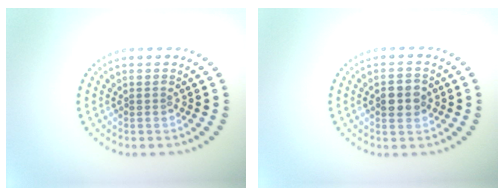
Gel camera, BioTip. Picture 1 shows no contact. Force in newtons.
{"total": 2.8, "press": 2.8, "slide": 0.1}